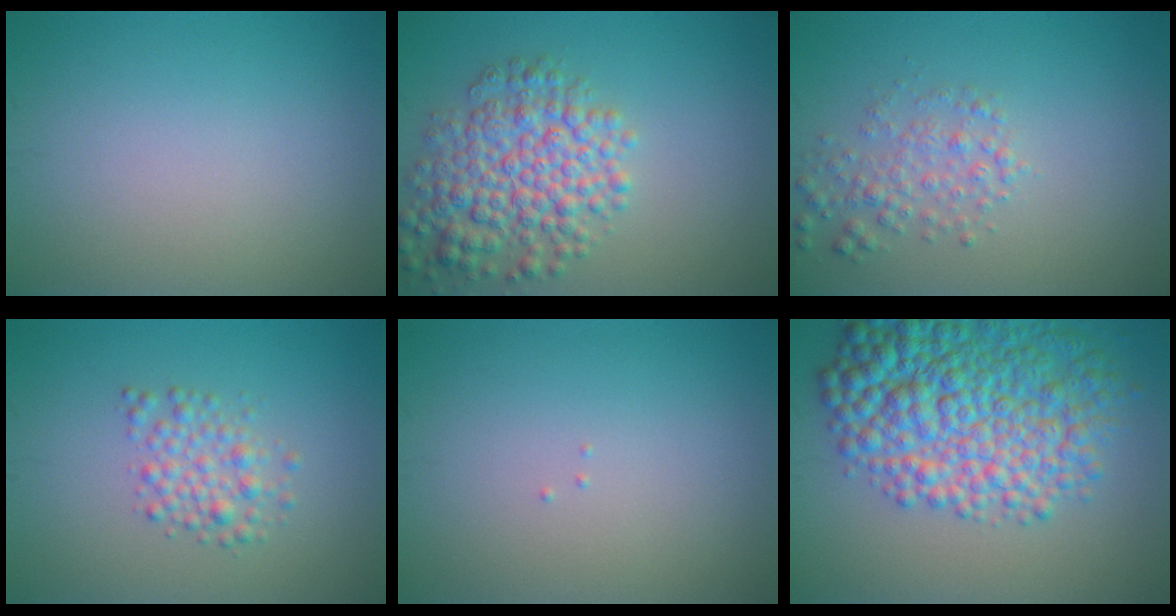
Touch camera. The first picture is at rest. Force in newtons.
{"total": 6.4, "press": 6.4, "slide": 0.2}
{"total": 2.5, "press": 2.5, "slide": 0.1}
{"total": 2.5, "press": 2.5, "slide": 0.0}
{"total": 0.0}
{"total": 10.2, "press": 10.2, "slide": 0.3}